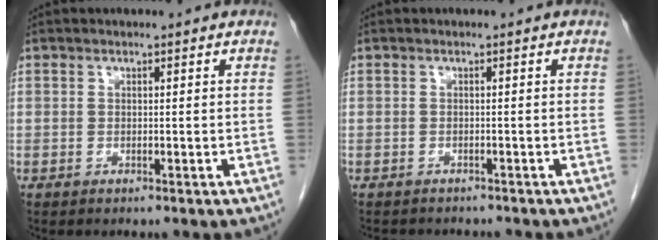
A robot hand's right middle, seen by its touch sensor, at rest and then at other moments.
{"total": 5.1, "force": [-4.6, 1.7, 1.3], "torque": [-0.017, -0.001, -0.058]}